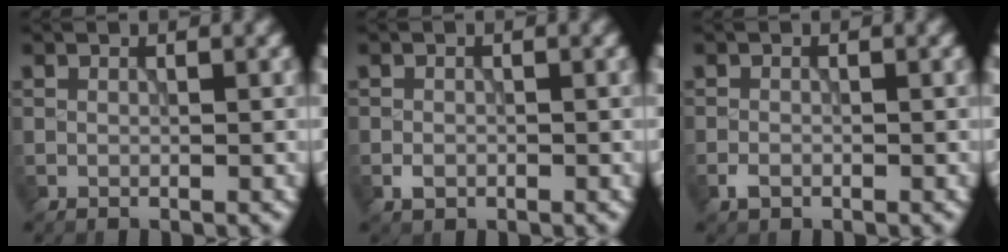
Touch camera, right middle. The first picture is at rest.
{"total": 1.1, "force": [-0.5, 0.9, 0.5], "torque": [-0.008, -0.002, -0.011]}
{"total": 1.0, "force": [-0.6, 0.7, 0.5], "torque": [-0.007, -0.001, -0.013]}